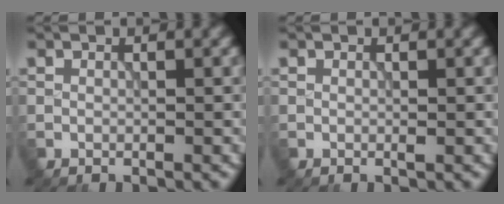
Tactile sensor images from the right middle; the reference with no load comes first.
{"total": 0.0}